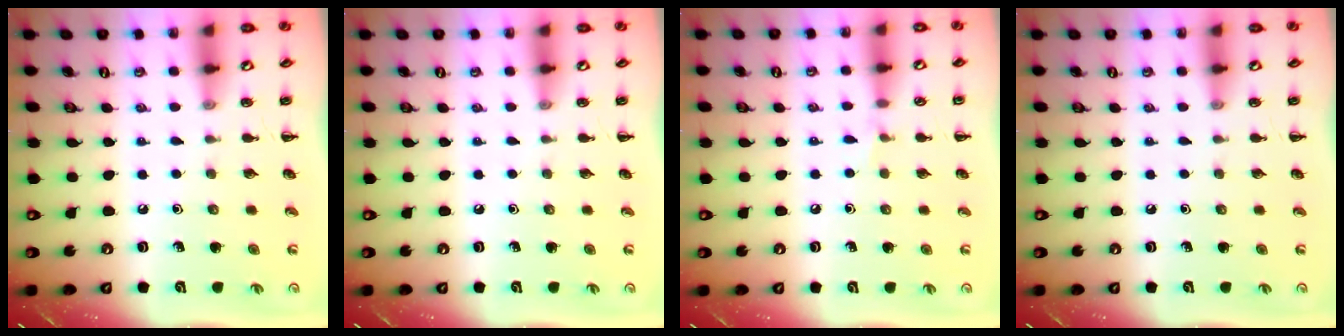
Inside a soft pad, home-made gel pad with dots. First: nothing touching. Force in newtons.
{"total": 0.0}
{"total": 4.3, "press": 4.1, "slide": 1.4}
{"total": 0.0}